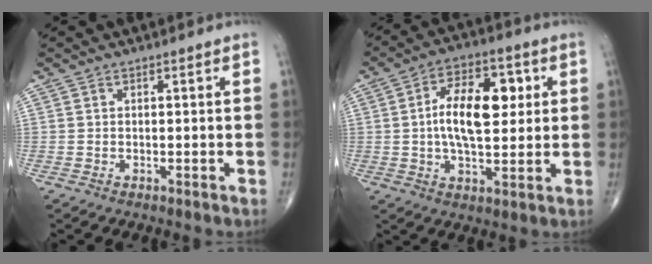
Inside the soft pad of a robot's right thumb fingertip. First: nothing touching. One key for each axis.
{"total": 13.8, "fx": 1.9, "fy": 6.9, "fz": 11.8, "tx": -0.178, "ty": 0.006, "tz": 0.029}